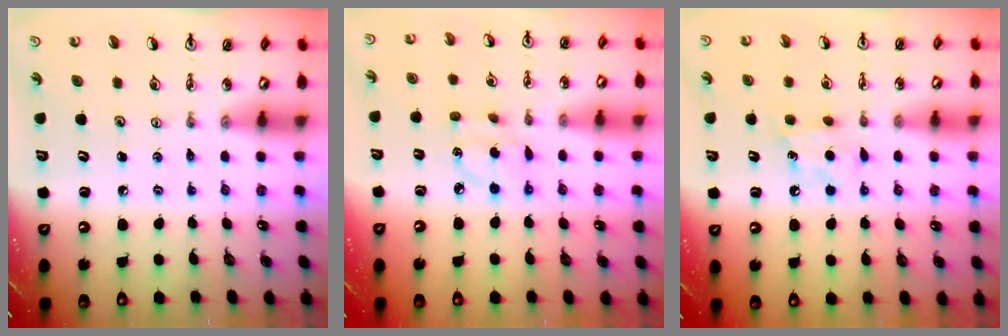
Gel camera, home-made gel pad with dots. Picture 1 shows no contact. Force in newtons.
{"total": 3.9, "press": 3.8, "slide": 0.5}
{"total": 7.6, "press": 7.5, "slide": 1.0}